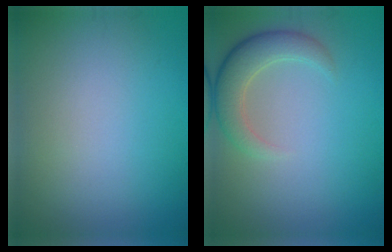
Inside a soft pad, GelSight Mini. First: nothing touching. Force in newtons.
{"total": 3.7, "press": 3.7, "slide": 0.2}